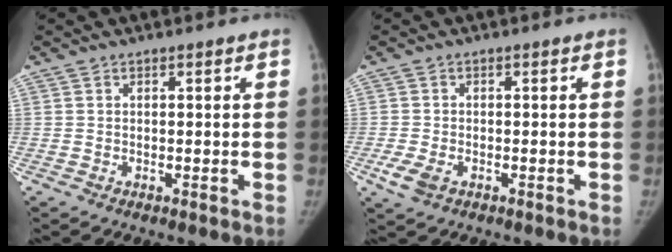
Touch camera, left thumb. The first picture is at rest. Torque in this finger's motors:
{"motor_torque": [0.04, 0.11, 0.27, -0.27, 0.03]}